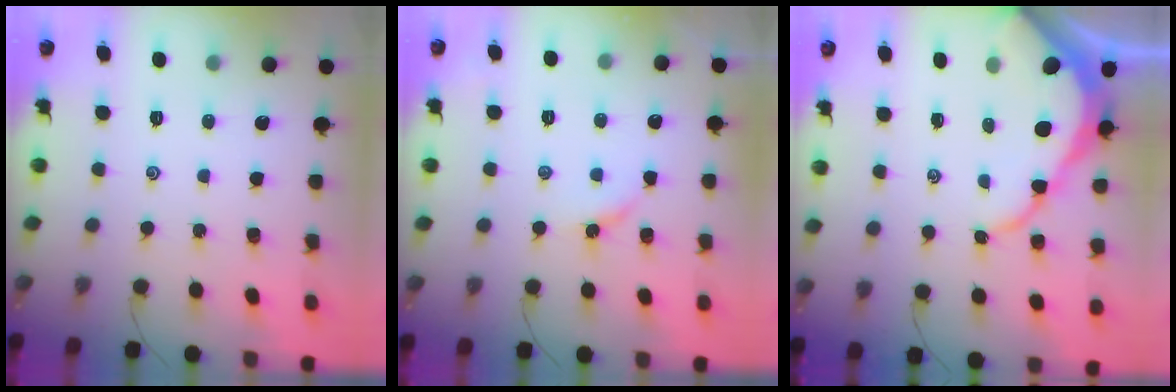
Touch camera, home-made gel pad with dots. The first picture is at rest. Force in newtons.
{"total": 3.4, "press": 3.3, "slide": 0.4}
{"total": 10.7, "press": 10.7, "slide": 1.2}